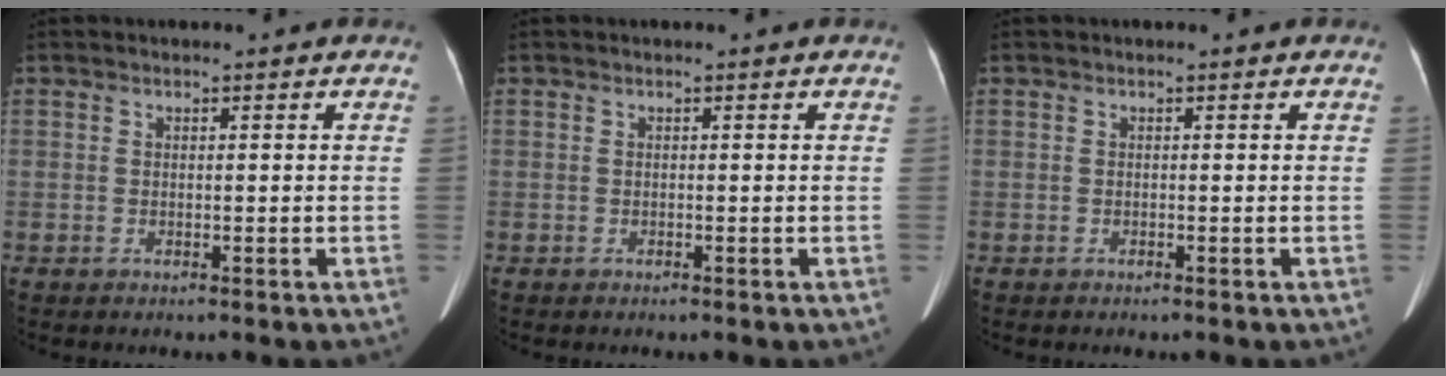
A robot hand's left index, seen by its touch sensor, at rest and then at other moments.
{"total": 0.0}
{"total": 0.0}